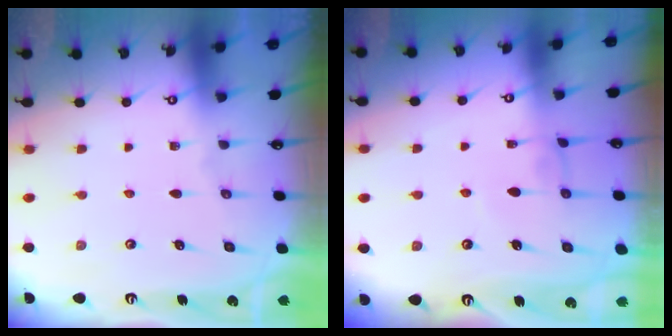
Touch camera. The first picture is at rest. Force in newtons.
{"total": 0.0}